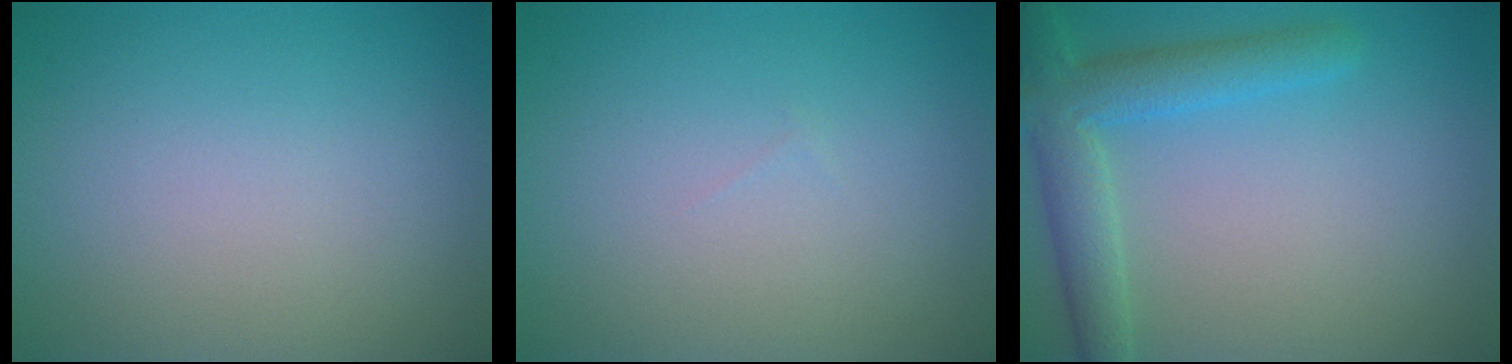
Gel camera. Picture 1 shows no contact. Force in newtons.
{"total": 0.0}
{"total": 4.6, "press": 4.6, "slide": 0.2}